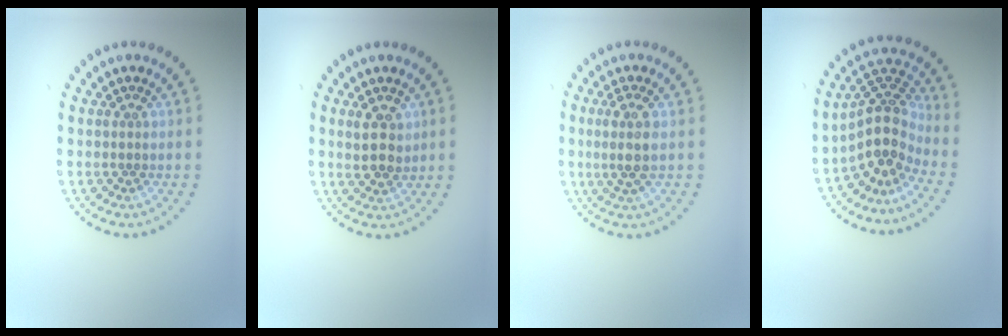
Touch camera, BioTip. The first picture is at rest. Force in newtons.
{"total": 2.7, "press": 2.6, "slide": 0.7}
{"total": 2.4, "press": 2.2, "slide": 1.1}
{"total": 4.6, "press": 3.5, "slide": 3.0}